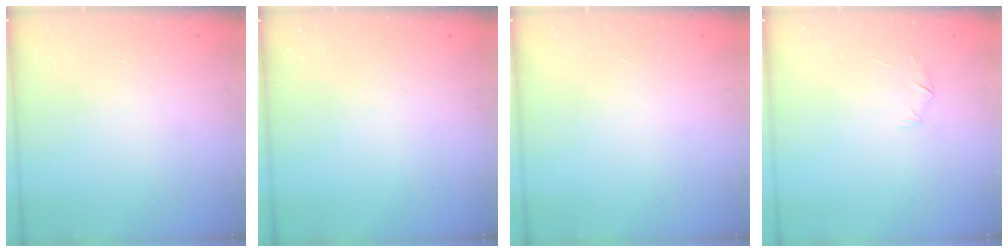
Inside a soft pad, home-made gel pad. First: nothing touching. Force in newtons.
{"total": 0.0}
{"total": 0.0}
{"total": 5.3, "press": 5.1, "slide": 1.6}